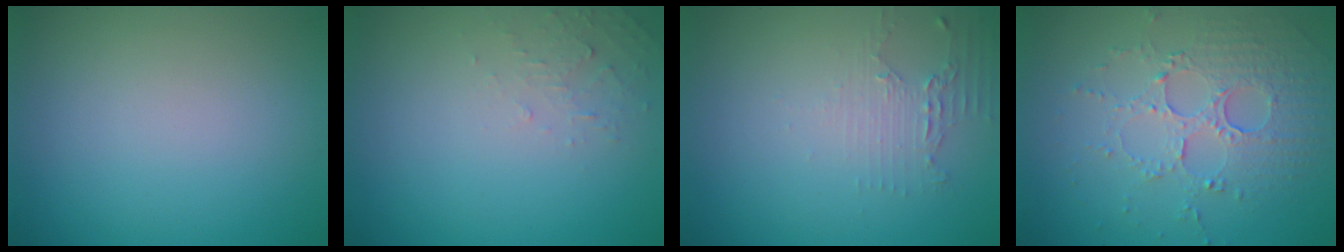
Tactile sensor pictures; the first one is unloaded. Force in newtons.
{"total": 1.4, "press": 1.4, "slide": 0.2}
{"total": 1.9, "press": 1.3, "slide": 1.4}
{"total": 5.3, "press": 3.7, "slide": 3.9}